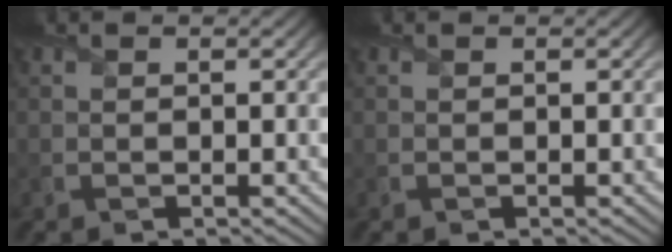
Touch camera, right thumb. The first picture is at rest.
{"total": 0.0}